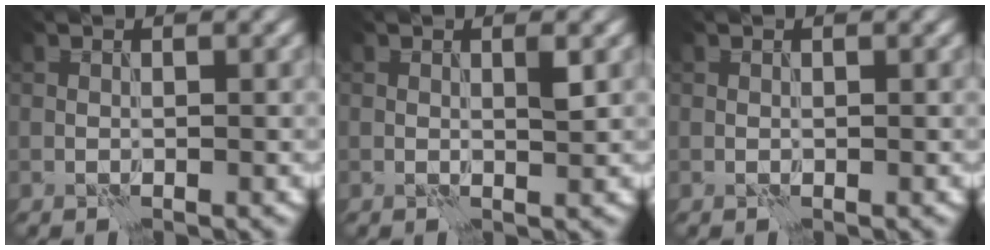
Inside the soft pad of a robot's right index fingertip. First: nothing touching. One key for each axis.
{"total": 1.0, "fx": 0.3, "fy": 0.2, "fz": 0.9, "tx": -0.014, "ty": -0.001, "tz": 0.005}
{"total": 0.0}